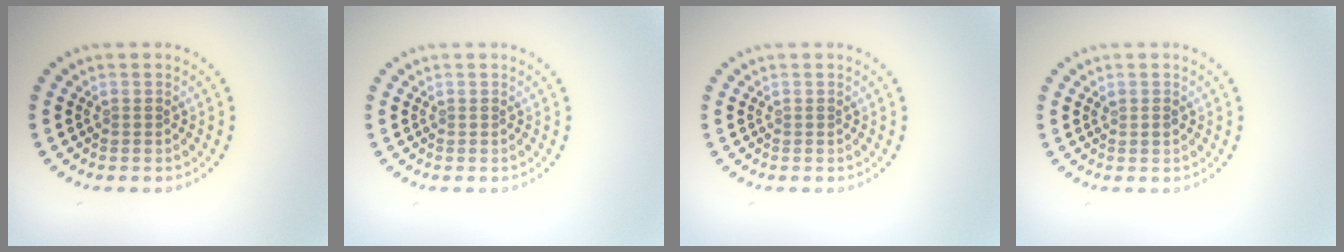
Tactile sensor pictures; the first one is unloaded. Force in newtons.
{"total": 0.0}
{"total": 0.0}
{"total": 0.7, "press": 0.7, "slide": 0.2}